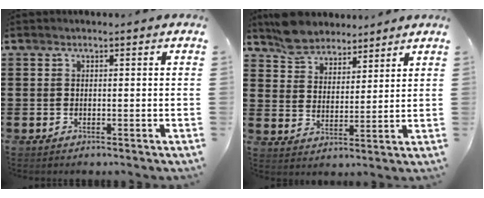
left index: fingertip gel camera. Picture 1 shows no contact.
{"total": 5.7, "force": [5.3, 2.1, 0.5], "torque": [-0.035, -0.009, 0.100]}